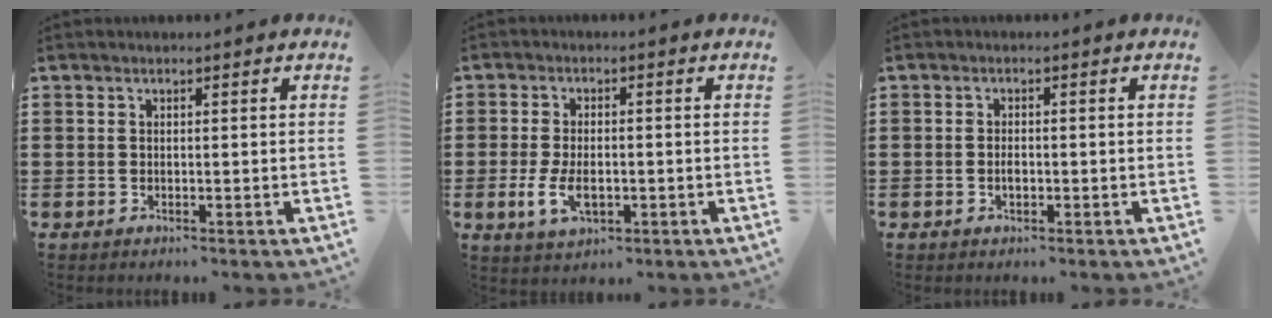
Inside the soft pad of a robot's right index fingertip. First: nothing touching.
{"total": 5.1, "force": [-1.1, 2.7, 4.1], "torque": [-0.094, -0.006, -0.023]}
{"total": 1.6, "force": [-0.4, 0.8, 1.3], "torque": [-0.026, 0.001, -0.008]}